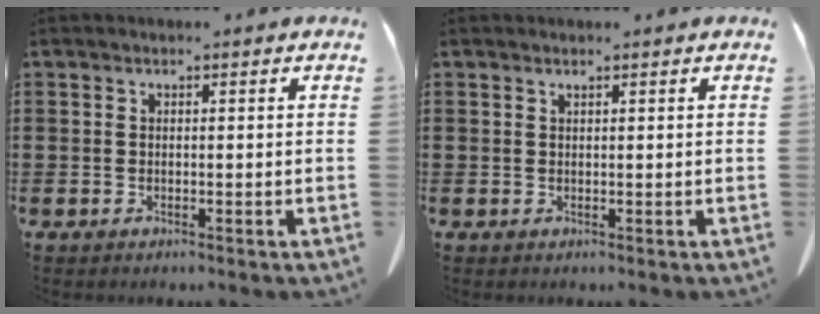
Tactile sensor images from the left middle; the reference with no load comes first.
{"total": 0.6, "force": [0.5, 0.0, 0.3], "torque": [-0.008, -0.001, 0.009]}